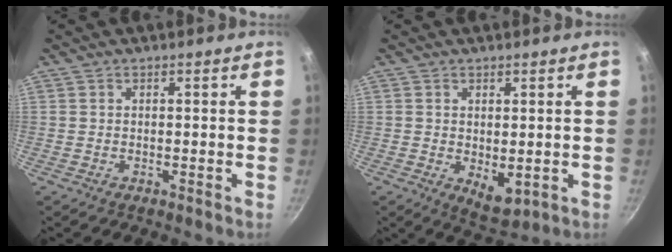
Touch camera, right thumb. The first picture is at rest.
{"total": 5.3, "force": [0.0, 3.1, 4.3], "torque": [-0.052, -0.018, 0.008]}